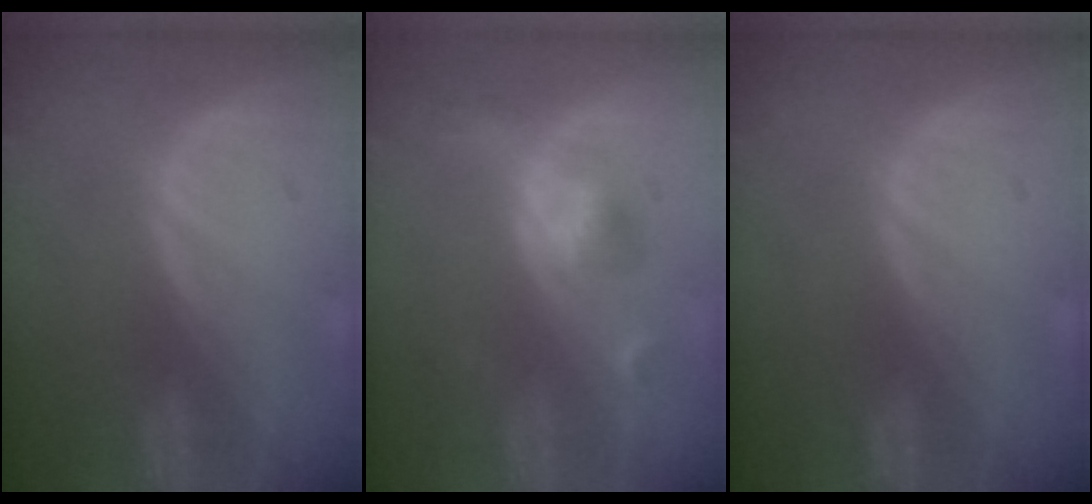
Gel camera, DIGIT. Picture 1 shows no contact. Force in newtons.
{"total": 5.1, "press": 4.8, "slide": 1.6}
{"total": 0.0}